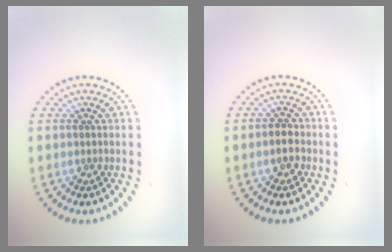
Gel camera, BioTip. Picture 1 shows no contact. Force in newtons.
{"total": 2.1, "press": 2.1, "slide": 0.6}